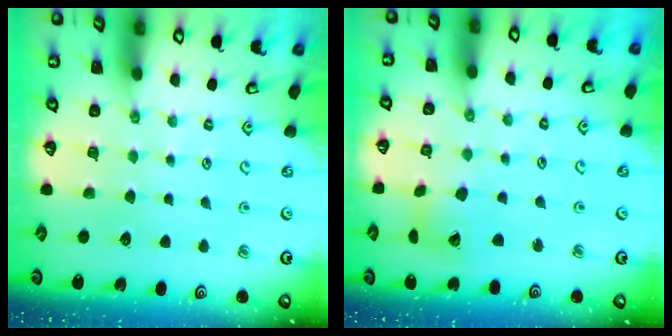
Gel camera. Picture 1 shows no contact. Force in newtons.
{"total": 8.8, "press": 8.7, "slide": 1.2}